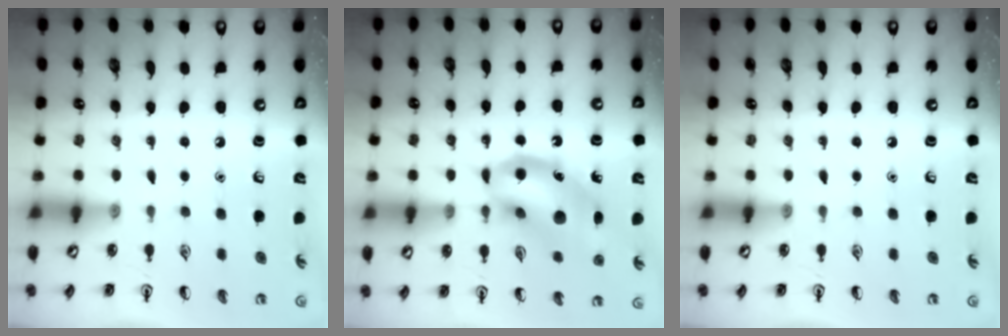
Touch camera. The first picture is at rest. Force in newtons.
{"total": 14.4, "press": 14.2, "slide": 2.2}
{"total": 0.0}